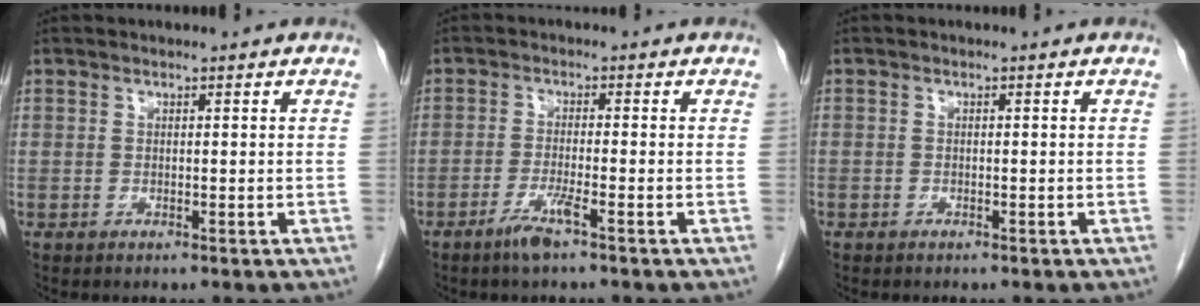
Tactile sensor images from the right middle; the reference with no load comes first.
{"total": 3.5, "force": [-2.3, -0.2, 2.6], "torque": [-0.056, -0.006, -0.047]}
{"total": 0.7, "force": [-0.5, 0.5, 0.0], "torque": [-0.008, 0.003, -0.011]}